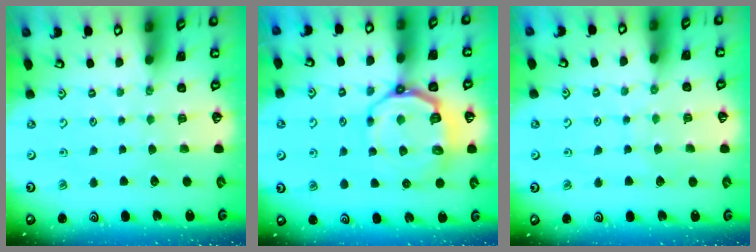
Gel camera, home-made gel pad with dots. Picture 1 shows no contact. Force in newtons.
{"total": 11.2, "press": 10.3, "slide": 4.2}
{"total": 4.4, "press": 4.4, "slide": 0.5}